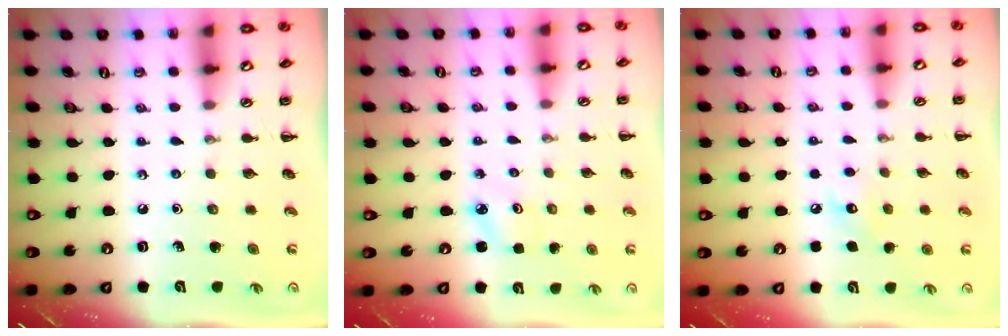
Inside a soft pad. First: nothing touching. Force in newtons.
{"total": 2.4, "press": 2.3, "slide": 0.7}
{"total": 6.9, "press": 6.7, "slide": 1.6}